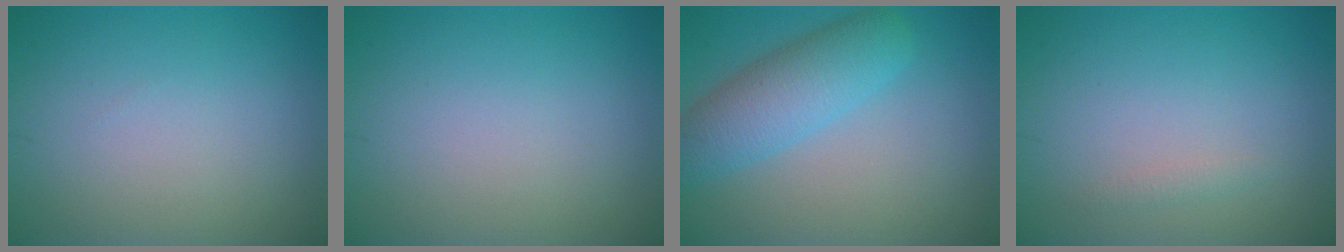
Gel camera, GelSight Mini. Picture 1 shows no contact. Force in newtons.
{"total": 0.0}
{"total": 5.2, "press": 5.2, "slide": 0.0}
{"total": 0.7, "press": 0.7, "slide": 0.0}